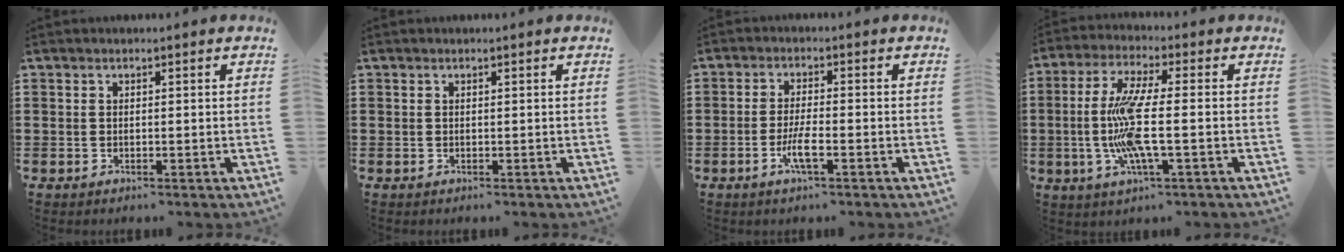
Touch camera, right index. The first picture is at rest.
{"total": 0.0}
{"total": 4.2, "force": [-1.8, 0.6, 3.7], "torque": [-0.074, -0.005, -0.035]}
{"total": 10.3, "force": [-1.6, 1.6, 10.0], "torque": [-0.220, -0.019, -0.038]}